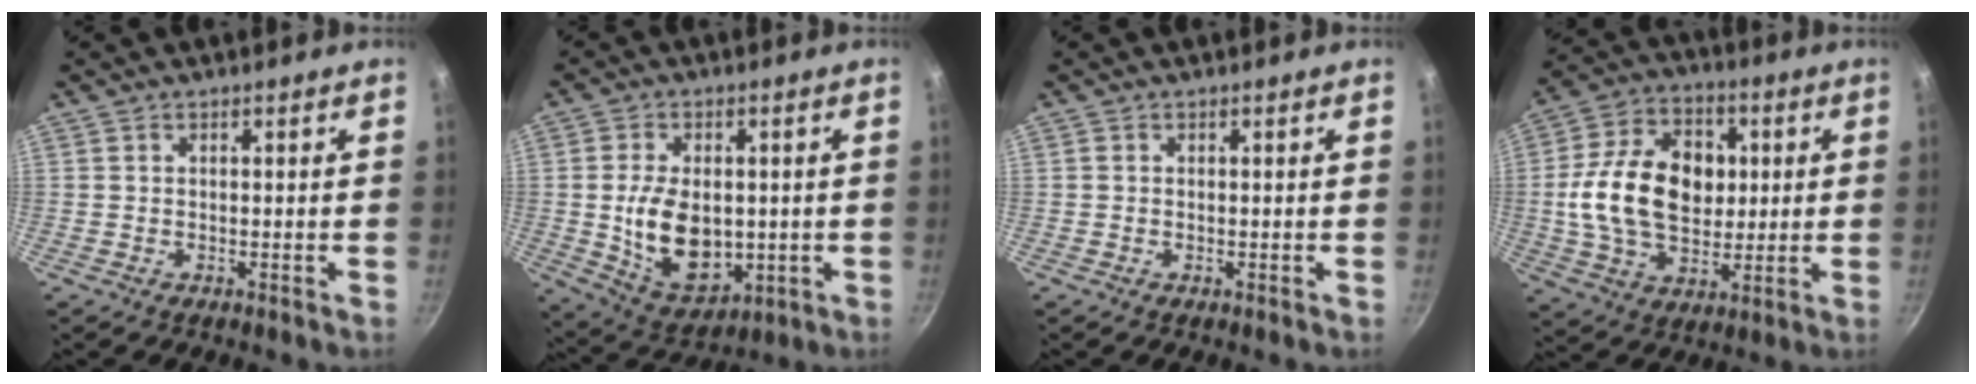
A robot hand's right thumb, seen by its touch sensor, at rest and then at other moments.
{"total": 13.6, "force": [-0.4, 9.0, 10.2], "torque": [-0.150, -0.013, 0.012]}
{"total": 0.0}
{"total": 19.3, "force": [1.5, 13.7, 13.5], "torque": [-0.210, 0.014, 0.022]}